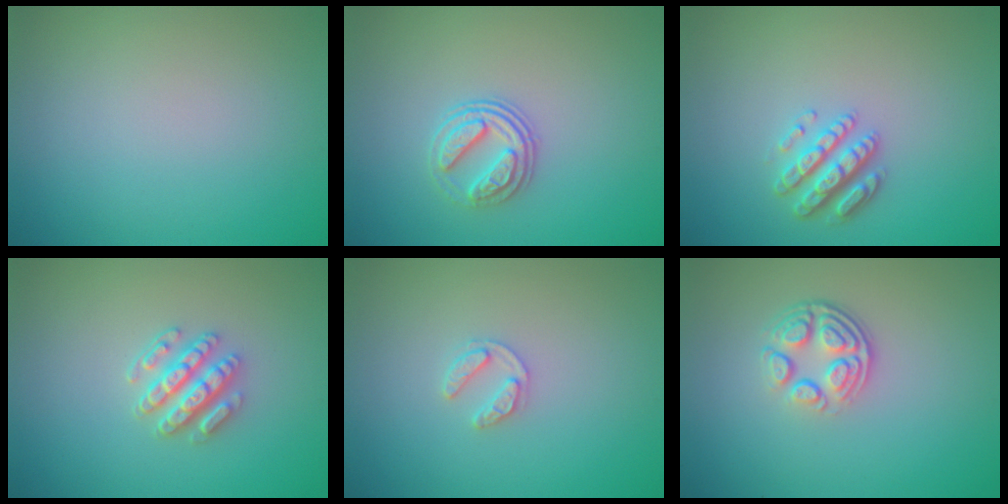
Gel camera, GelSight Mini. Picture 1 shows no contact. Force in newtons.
{"total": 2.9, "press": 2.6, "slide": 1.3}
{"total": 2.9, "press": 2.8, "slide": 1.1}
{"total": 3.5, "press": 3.1, "slide": 1.5}
{"total": 1.6, "press": 1.6, "slide": 0.3}
{"total": 4.0, "press": 2.8, "slide": 2.9}